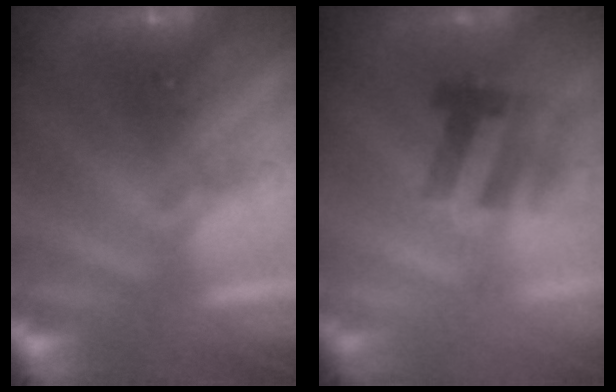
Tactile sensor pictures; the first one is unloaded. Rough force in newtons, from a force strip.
{"total": 2.1}